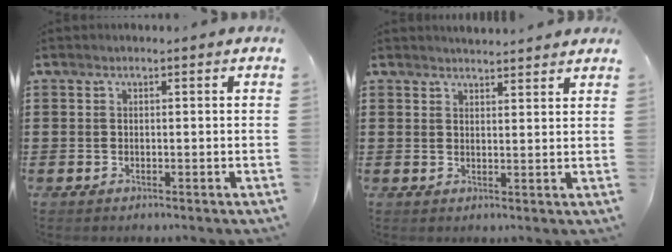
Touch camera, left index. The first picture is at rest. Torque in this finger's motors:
{"motor_torque": [1.04, -1.10, 0.29, 0.05]}